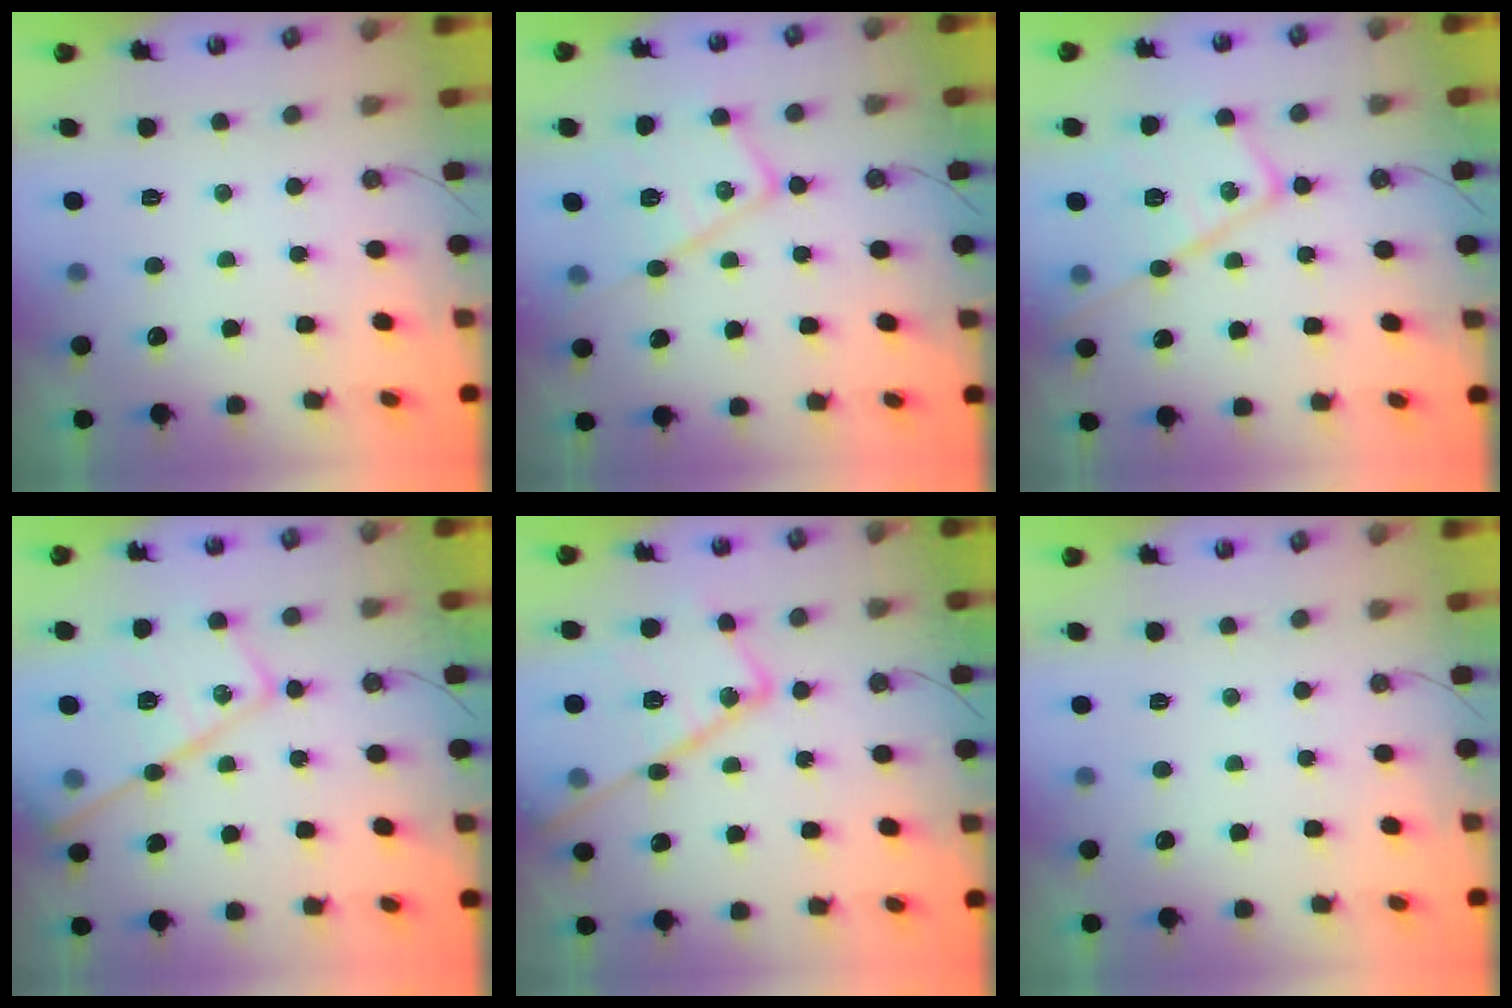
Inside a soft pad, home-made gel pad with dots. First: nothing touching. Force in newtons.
{"total": 15.2, "press": 15.2, "slide": 0.8}
{"total": 18.7, "press": 18.6, "slide": 1.6}
{"total": 20.1, "press": 20.1, "slide": 1.7}
{"total": 22.7, "press": 22.7, "slide": 1.9}
{"total": 0.0}